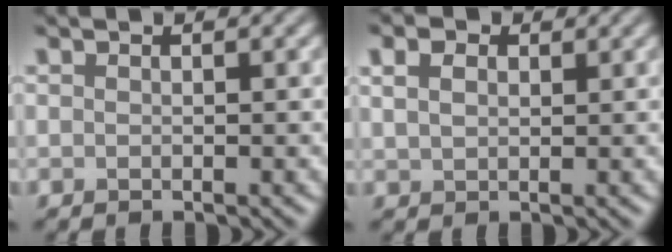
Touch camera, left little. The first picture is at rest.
{"total": 2.4, "force": [1.1, 1.6, 1.4], "torque": [-0.030, 0.003, 0.019]}